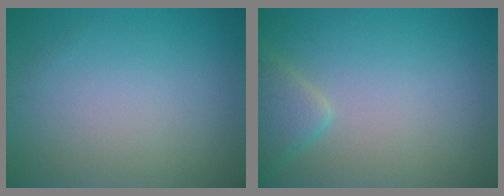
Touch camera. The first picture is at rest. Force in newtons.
{"total": 2.6, "press": 2.6, "slide": 0.2}